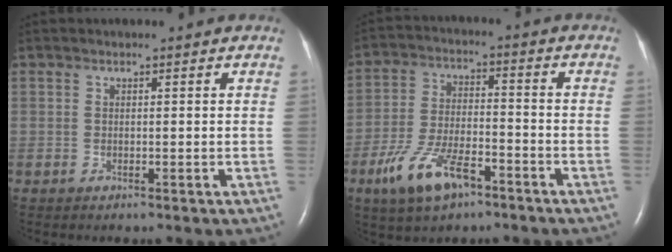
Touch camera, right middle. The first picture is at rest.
{"total": 10.4, "force": [-6.2, 3.9, 7.4], "torque": [-0.157, 0.000, -0.111]}